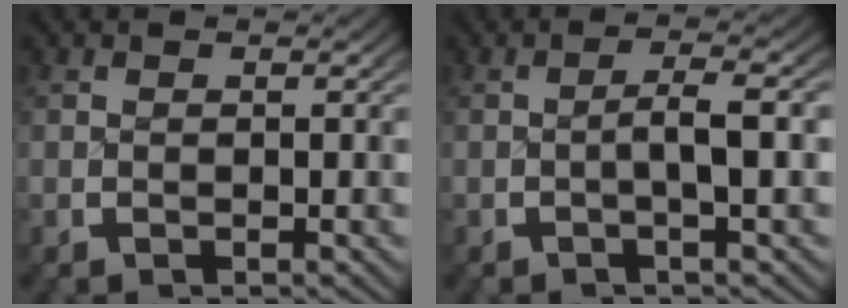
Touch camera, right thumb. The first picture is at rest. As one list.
[{"total": 2.7, "force": [-0.4, 0.4, 2.7], "torque": [-0.053, 0.007, -0.010]}]